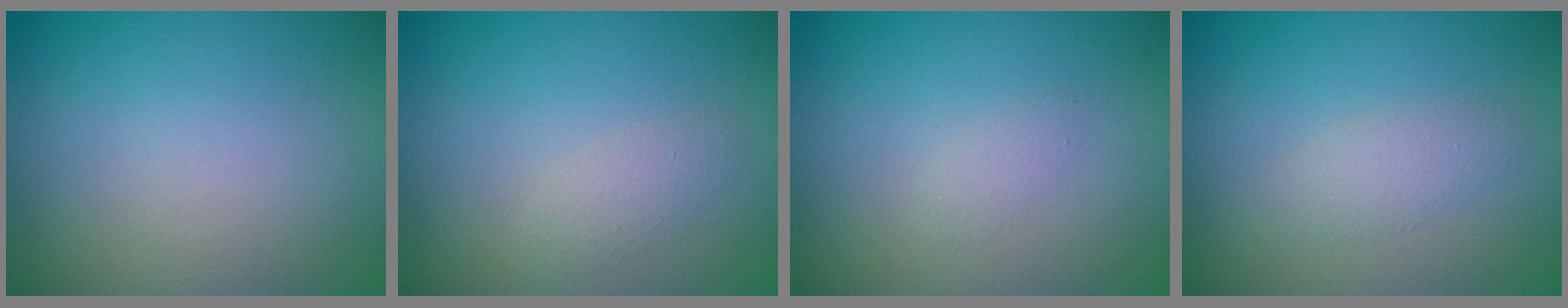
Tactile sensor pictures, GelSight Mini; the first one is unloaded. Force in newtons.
{"total": 1.3, "press": 1.3, "slide": 0.0}
{"total": 0.7, "press": 0.7, "slide": 0.0}
{"total": 1.6, "press": 1.6, "slide": 0.0}